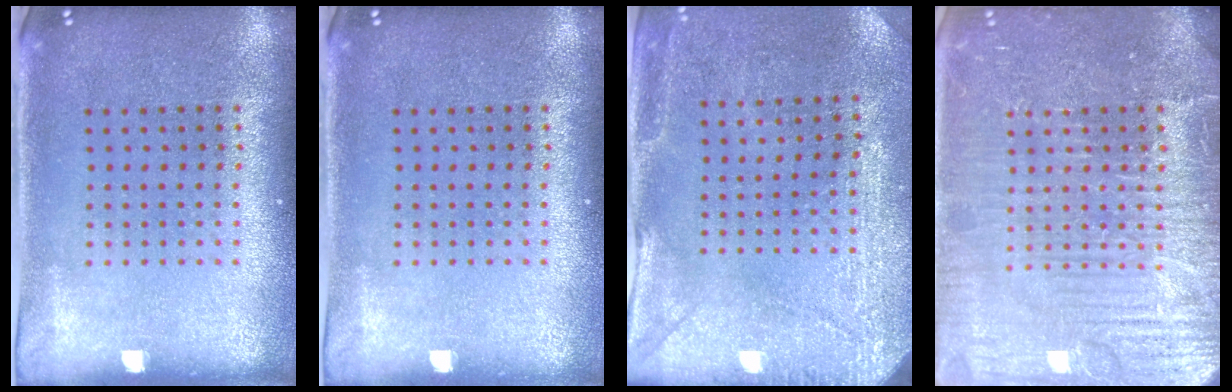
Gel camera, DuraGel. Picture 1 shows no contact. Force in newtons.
{"total": 0.0}
{"total": 3.0, "press": 2.8, "slide": 1.0}
{"total": 7.0, "press": 6.9, "slide": 0.9}